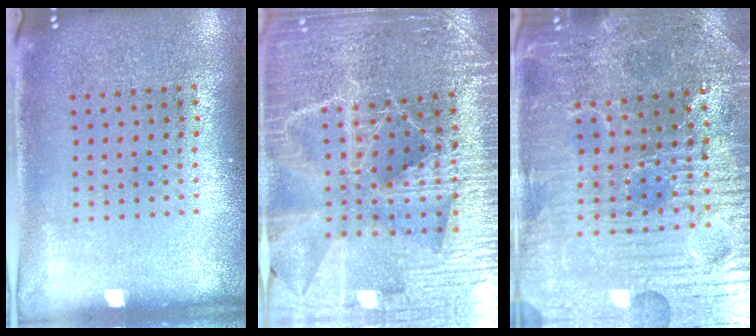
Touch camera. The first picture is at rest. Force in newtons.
{"total": 4.8, "press": 4.5, "slide": 1.7}
{"total": 4.6, "press": 4.6, "slide": 0.8}